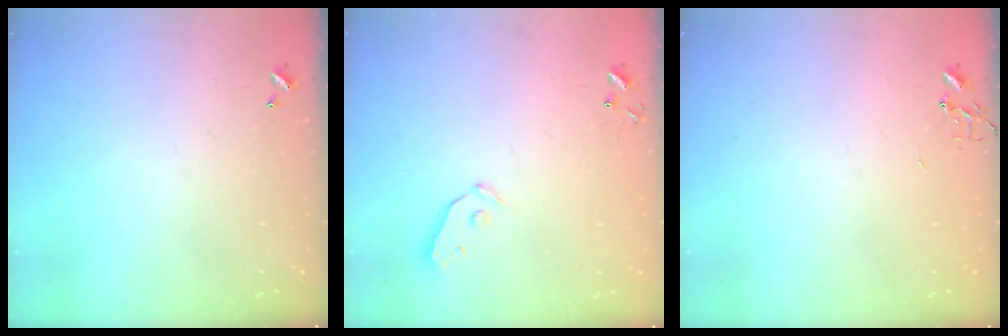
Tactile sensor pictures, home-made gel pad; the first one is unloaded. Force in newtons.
{"total": 4.7, "press": 4.6, "slide": 0.7}
{"total": 0.0}